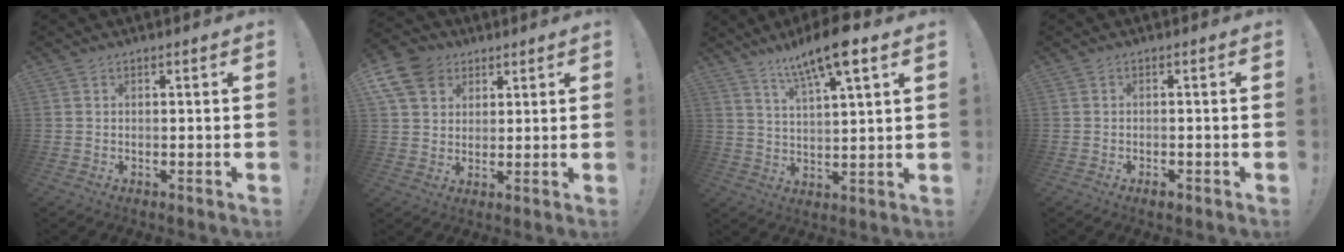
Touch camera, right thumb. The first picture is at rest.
{"total": 11.4, "force": [5.3, 8.9, 4.8], "torque": [-0.093, -0.030, 0.104]}
{"total": 12.2, "force": [8.0, 2.3, 8.9], "torque": [-0.147, -0.043, 0.130]}
{"total": 1.8, "force": [-1.3, 0.5, 1.1], "torque": [-0.018, 0.005, -0.022]}